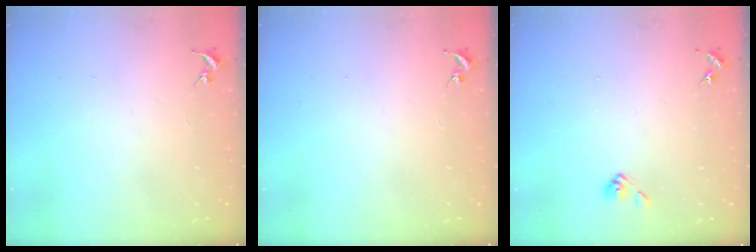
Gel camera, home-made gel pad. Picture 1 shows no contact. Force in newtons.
{"total": 0.0}
{"total": 5.2, "press": 4.6, "slide": 2.4}